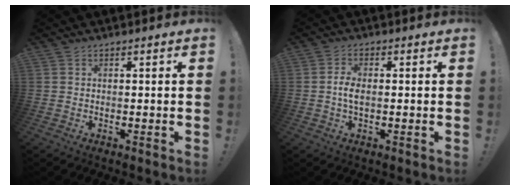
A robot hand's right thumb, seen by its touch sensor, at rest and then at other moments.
{"total": 4.5, "force": [-0.5, 2.1, 3.9], "torque": [-0.082, 0.005, -0.013]}